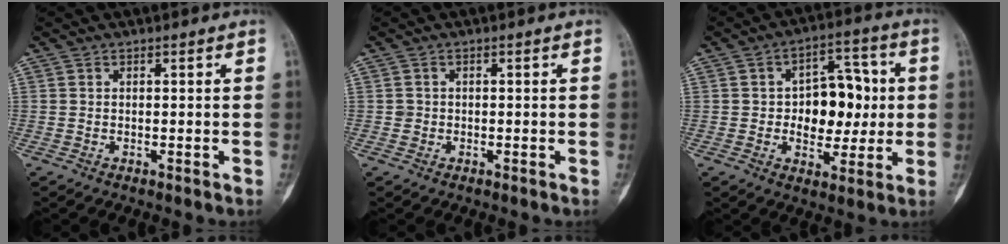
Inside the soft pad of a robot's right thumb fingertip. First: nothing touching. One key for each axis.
{"total": 1.1, "fx": -0.1, "fy": 1.0, "fz": 0.1, "tx": 0.004, "ty": 0.005, "tz": -0.002}
{"total": 12.7, "fx": 0.4, "fy": 8.4, "fz": 9.5, "tx": -0.082, "ty": 0.019, "tz": 0.010}